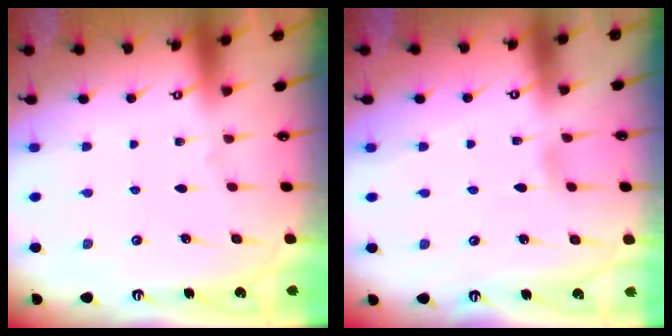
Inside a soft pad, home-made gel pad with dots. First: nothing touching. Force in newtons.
{"total": 2.9, "press": 2.8, "slide": 0.3}